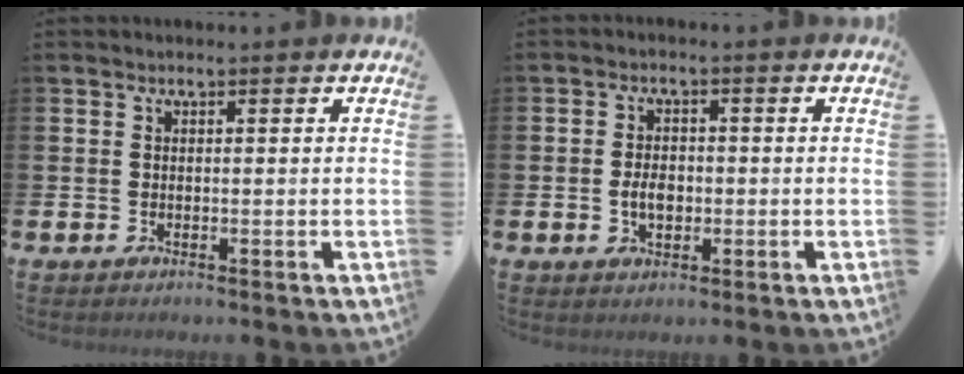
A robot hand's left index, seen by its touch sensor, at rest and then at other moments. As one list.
[{"total": 3.2, "force": [-0.4, 2.1, 2.4], "torque": [-0.024, -0.004, -0.014]}]